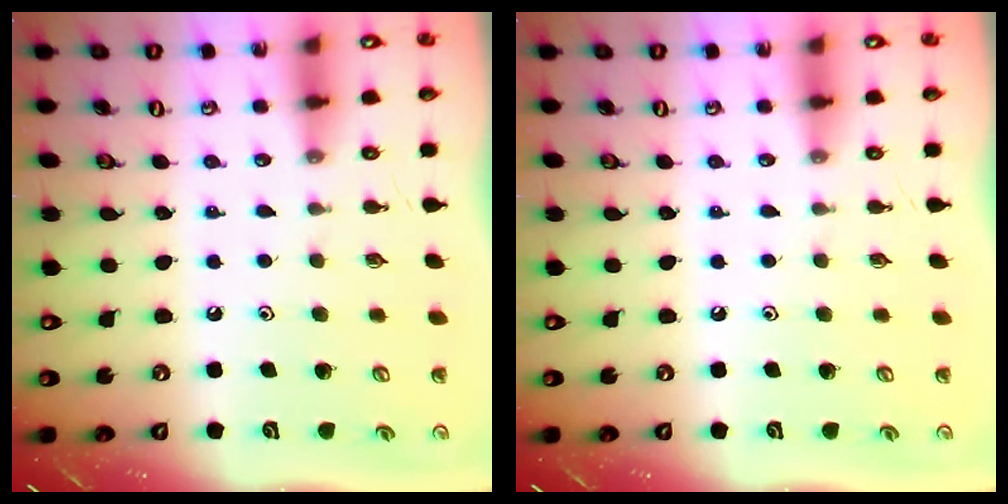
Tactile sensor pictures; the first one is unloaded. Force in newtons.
{"total": 0.0}